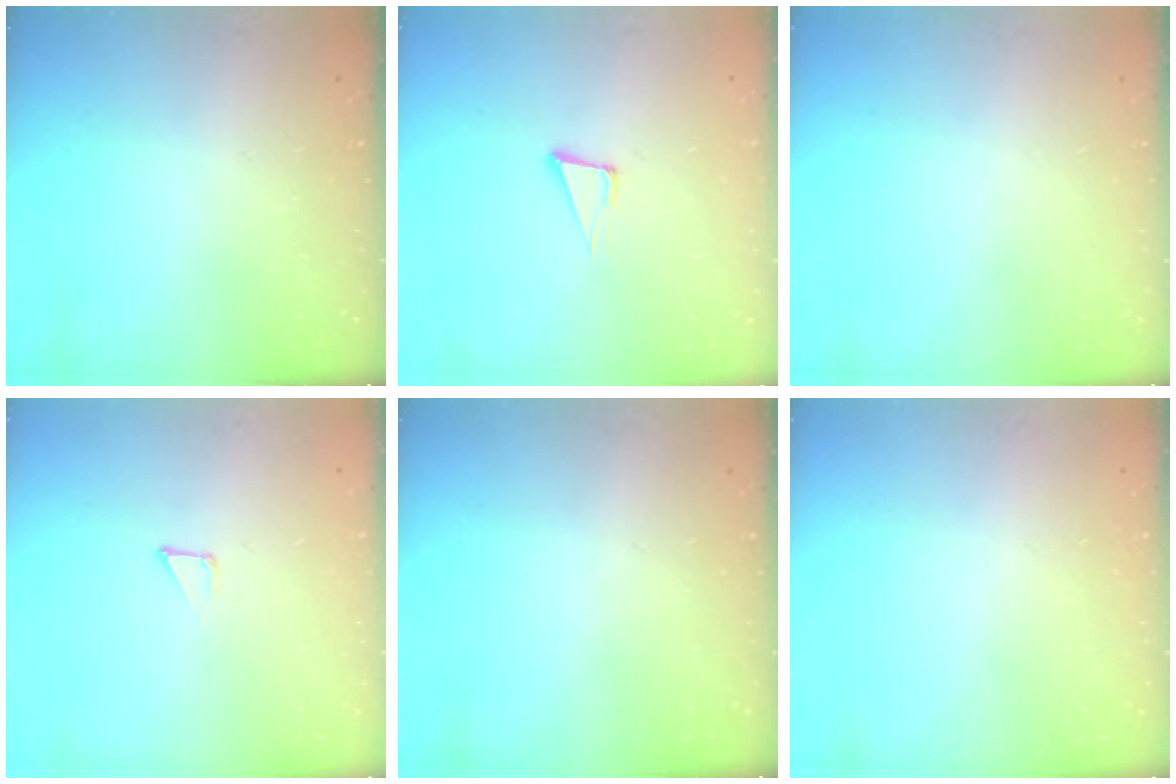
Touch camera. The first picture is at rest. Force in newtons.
{"total": 5.2, "press": 4.2, "slide": 3.1}
{"total": 0.0}
{"total": 1.7, "press": 1.7, "slide": 0.0}
{"total": 0.0}
{"total": 1.5, "press": 1.5, "slide": 0.1}